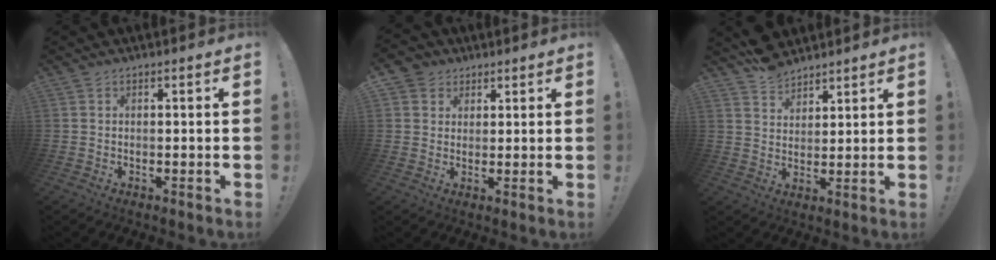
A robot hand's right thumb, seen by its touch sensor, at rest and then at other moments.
{"total": 5.0, "force": [2.3, 4.3, 0.8], "torque": [-0.005, -0.012, 0.044]}
{"total": 7.5, "force": [6.3, 3.8, 1.4], "torque": [-0.027, -0.041, 0.121]}